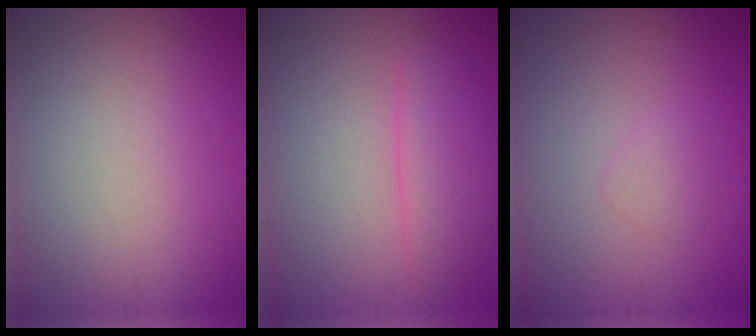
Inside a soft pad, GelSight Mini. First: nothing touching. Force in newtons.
{"total": 2.9, "press": 2.9, "slide": 0.2}
{"total": 0.9, "press": 0.9, "slide": 0.1}